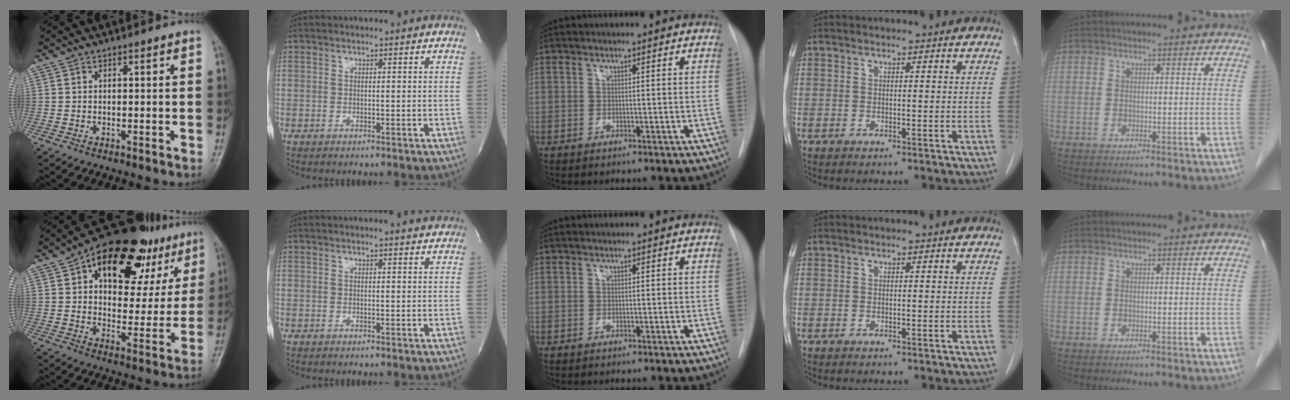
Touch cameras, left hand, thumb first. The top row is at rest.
{"thumb": {"total": 24.0, "force": [12.3, 12.8, 16.2], "torque": [-0.182, -0.006, 0.179]}, "index": {"total": 1.3, "force": [1.3, -0.1, 0.1], "torque": [-0.008, -0.007, 0.009]}}